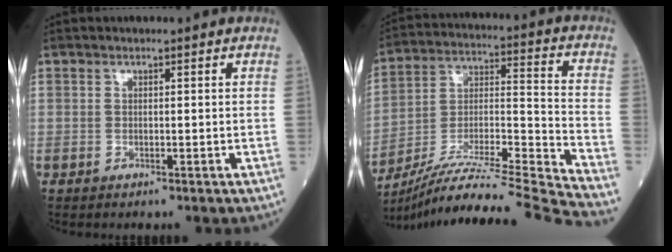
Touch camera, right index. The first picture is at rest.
{"total": 25.6, "force": [-23.2, -2.9, 10.4], "torque": [-0.166, -0.032, -0.381]}